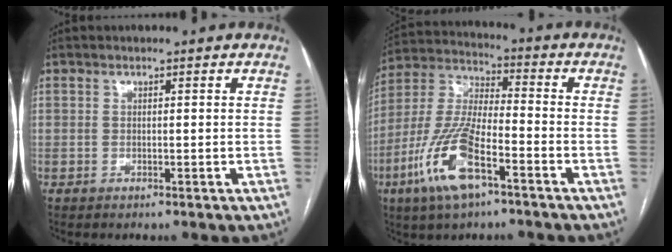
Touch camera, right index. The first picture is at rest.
{"total": 14.0, "force": [-6.5, 3.7, 11.8], "torque": [-0.260, -0.008, -0.122]}